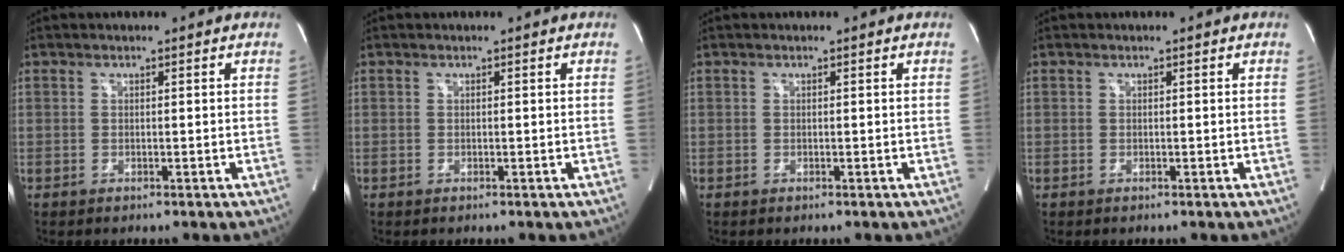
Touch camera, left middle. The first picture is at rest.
{"total": 0.0}
{"total": 0.0}
{"total": 0.0}